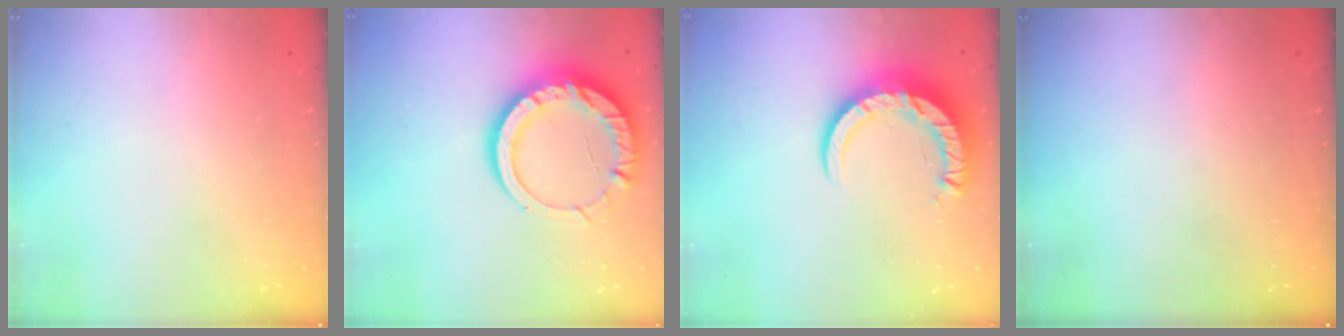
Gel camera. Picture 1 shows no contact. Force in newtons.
{"total": 13.6, "press": 13.6, "slide": 1.2}
{"total": 10.7, "press": 10.6, "slide": 1.1}
{"total": 0.0}